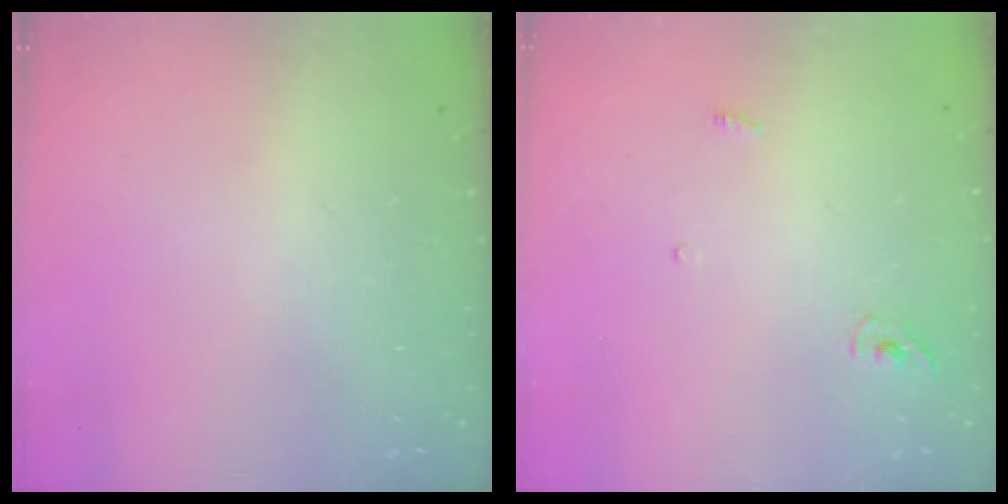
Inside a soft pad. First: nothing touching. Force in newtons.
{"total": 3.7, "press": 3.5, "slide": 1.1}